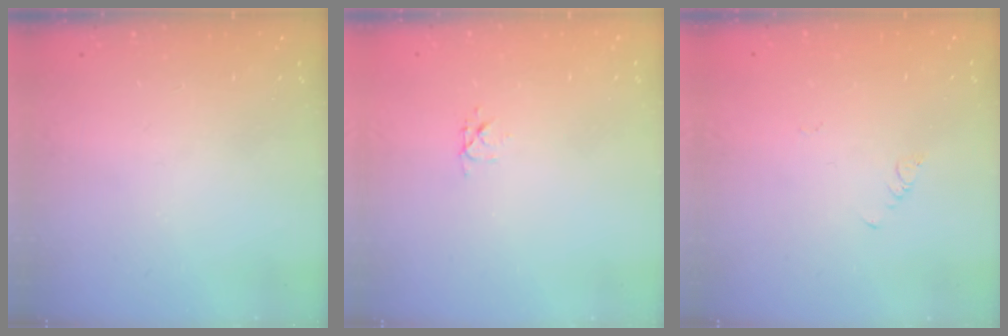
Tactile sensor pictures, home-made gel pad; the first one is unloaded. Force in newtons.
{"total": 3.2, "press": 3.2, "slide": 0.3}
{"total": 1.9, "press": 1.9, "slide": 0.4}